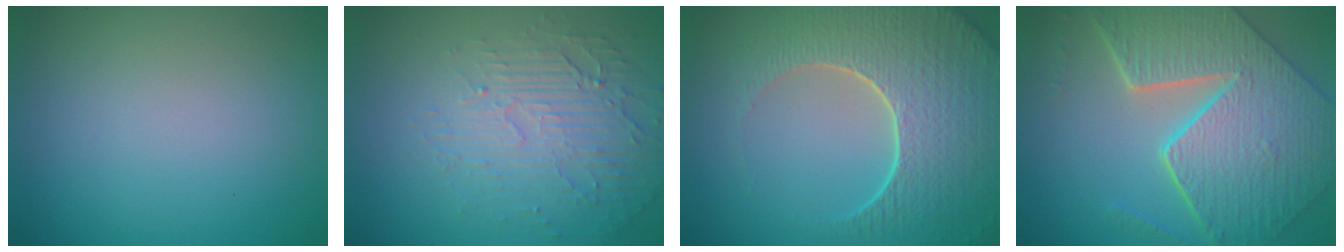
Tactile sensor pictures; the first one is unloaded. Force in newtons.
{"total": 5.2, "press": 3.3, "slide": 4.1}
{"total": 8.4, "press": 6.4, "slide": 5.4}
{"total": 9.2, "press": 6.6, "slide": 6.4}